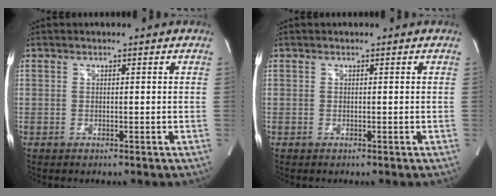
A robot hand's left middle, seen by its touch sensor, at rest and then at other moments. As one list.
[{"total": 0.0}]